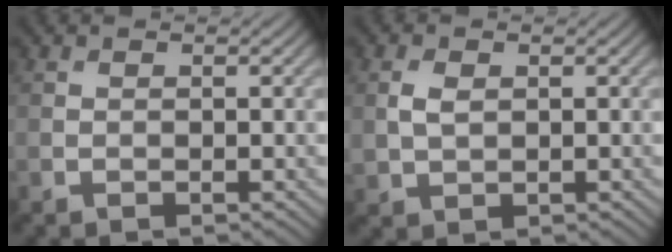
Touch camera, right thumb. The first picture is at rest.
{"total": 2.6, "force": [0.5, 1.7, 1.9], "torque": [-0.047, 0.002, 0.012]}